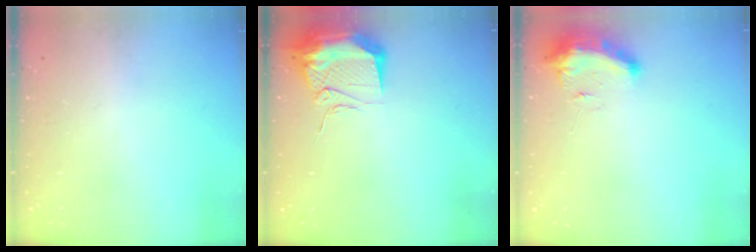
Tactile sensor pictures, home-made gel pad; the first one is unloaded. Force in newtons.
{"total": 12.6, "press": 12.5, "slide": 1.2}
{"total": 9.8, "press": 9.8, "slide": 0.5}